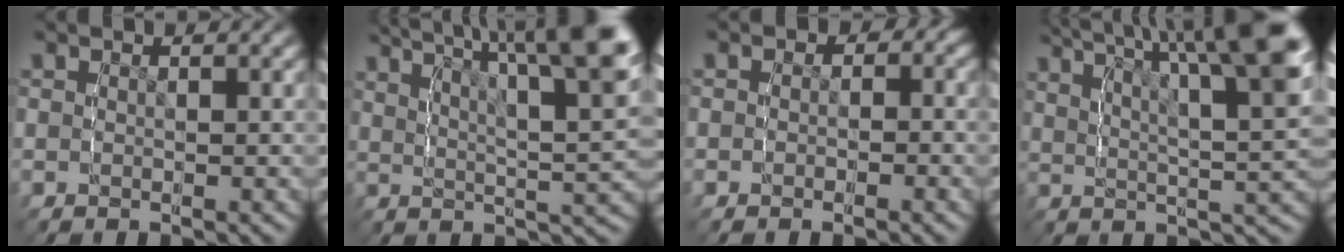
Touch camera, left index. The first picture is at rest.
{"total": 9.5, "force": [4.6, 3.2, 7.7], "torque": [-0.087, 0.002, 0.064]}
{"total": 1.6, "force": [-1.2, 0.4, -1.0], "torque": [0.011, -0.012, -0.023]}
{"total": 9.5, "force": [4.0, 3.5, 7.9], "torque": [-0.091, 0.002, 0.054]}